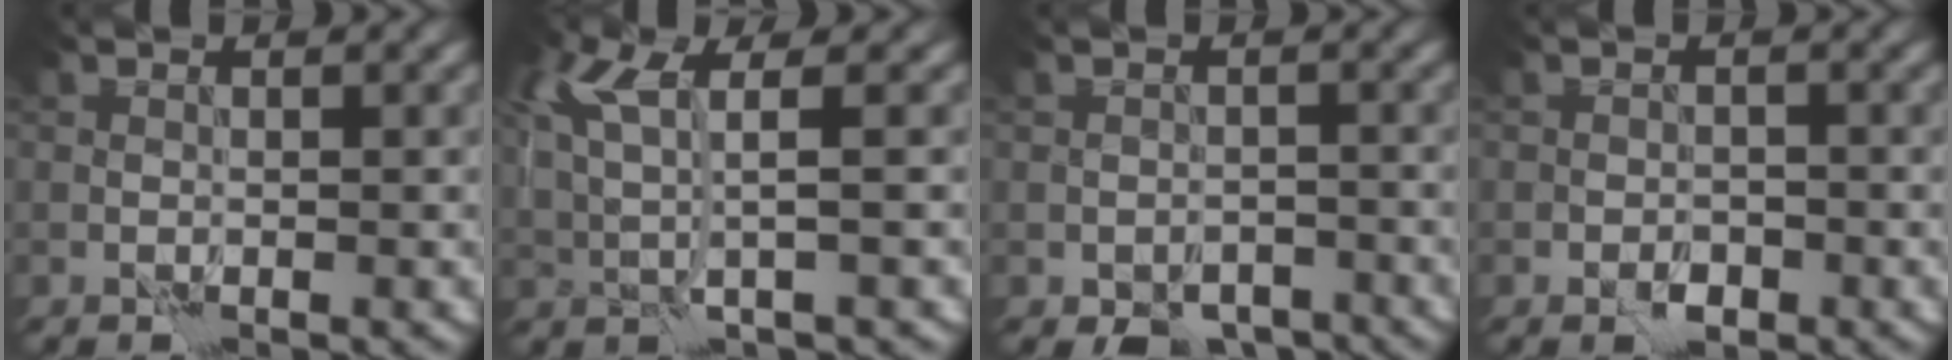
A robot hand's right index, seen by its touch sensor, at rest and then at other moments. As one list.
[{"total": 4.7, "force": [2.0, 1.0, 4.1], "torque": [-0.081, 0.004, 0.043]}, {"total": 3.4, "force": [-2.7, 1.8, 1.0], "torque": [-0.004, -0.009, -0.042]}, {"total": 1.2, "force": [-0.6, 0.8, 0.6], "torque": [-0.006, 0.002, -0.010]}]